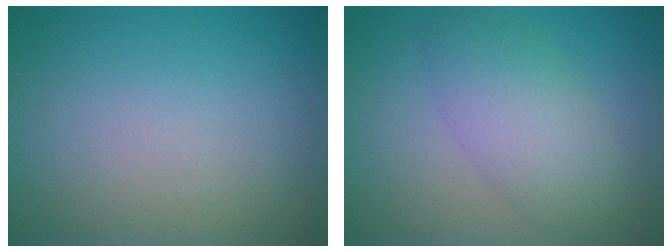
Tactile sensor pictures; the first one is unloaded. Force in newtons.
{"total": 4.7, "press": 4.7, "slide": 0.1}